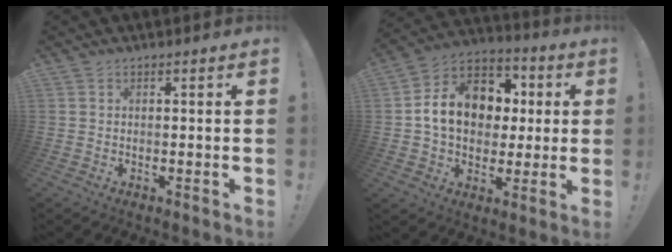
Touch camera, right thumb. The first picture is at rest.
{"total": 16.4, "force": [2.4, 12.9, 9.9], "torque": [-0.137, 0.009, 0.055]}